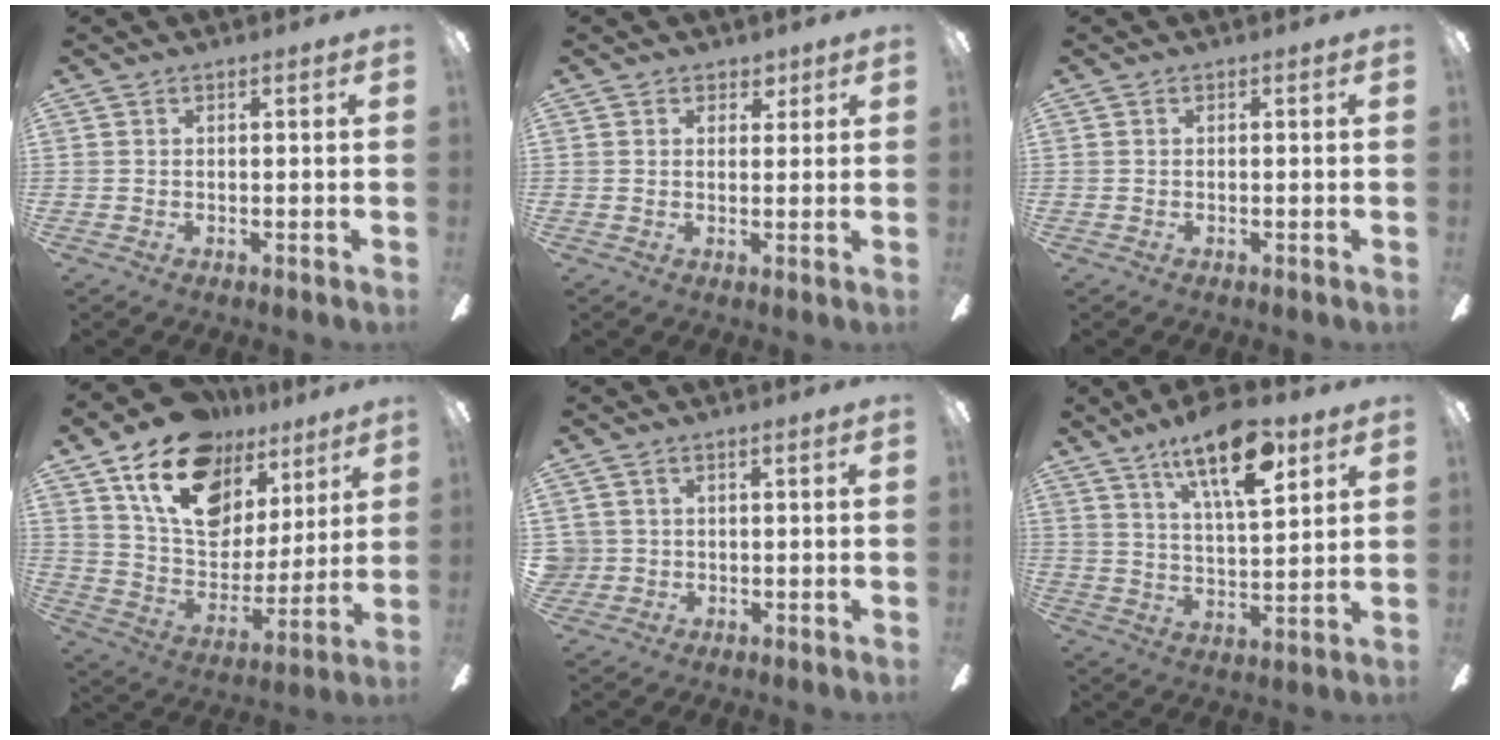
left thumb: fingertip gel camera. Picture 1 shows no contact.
{"total": 2.9, "force": [1.9, 2.1, 0.6], "torque": [0.007, -0.006, 0.031]}
{"total": 0.0}
{"total": 20.8, "force": [12.5, 12.9, 10.5], "torque": [-0.179, -0.060, 0.230]}
{"total": 2.5, "force": [0.5, 2.5, 0.3], "torque": [-0.012, 0.005, 0.010]}
{"total": 16.0, "force": [10.0, 5.5, 11.2], "torque": [-0.176, -0.044, 0.163]}